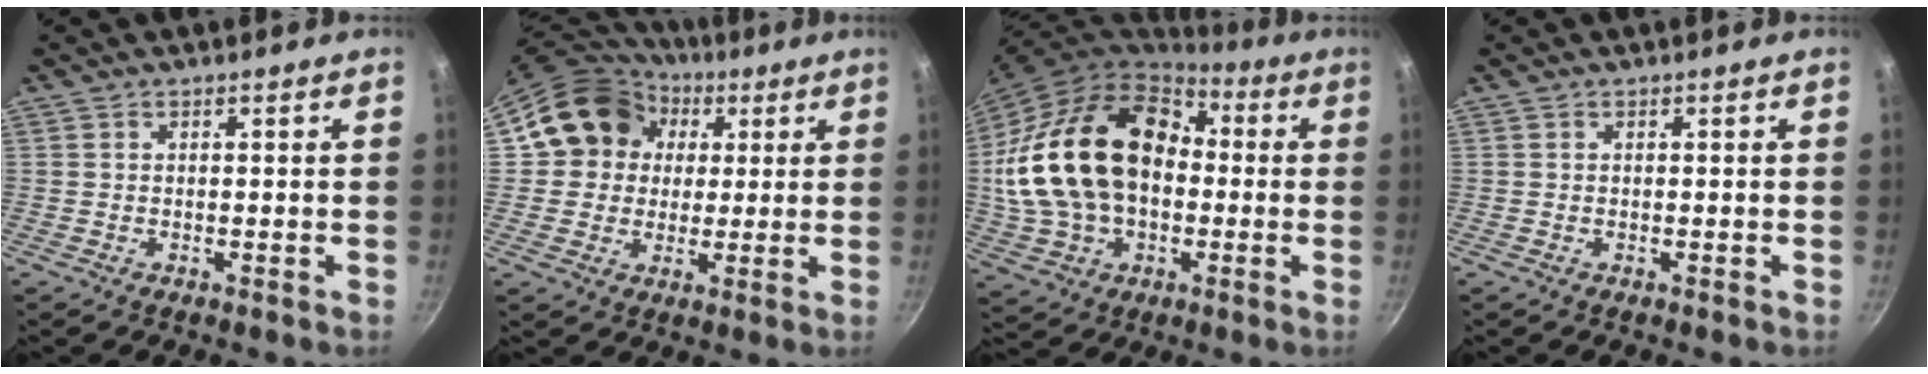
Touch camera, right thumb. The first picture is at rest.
{"total": 14.8, "force": [3.4, 13.1, 6.0], "torque": [-0.077, 0.023, 0.044]}
{"total": 26.1, "force": [1.0, 18.1, 18.8], "torque": [-0.348, 0.047, 0.025]}
{"total": 0.0}